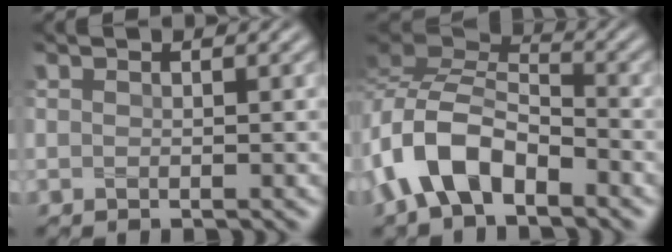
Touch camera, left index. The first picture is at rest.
{"total": 7.7, "force": [-4.1, 4.1, 5.0], "torque": [-0.097, 0.006, -0.093]}